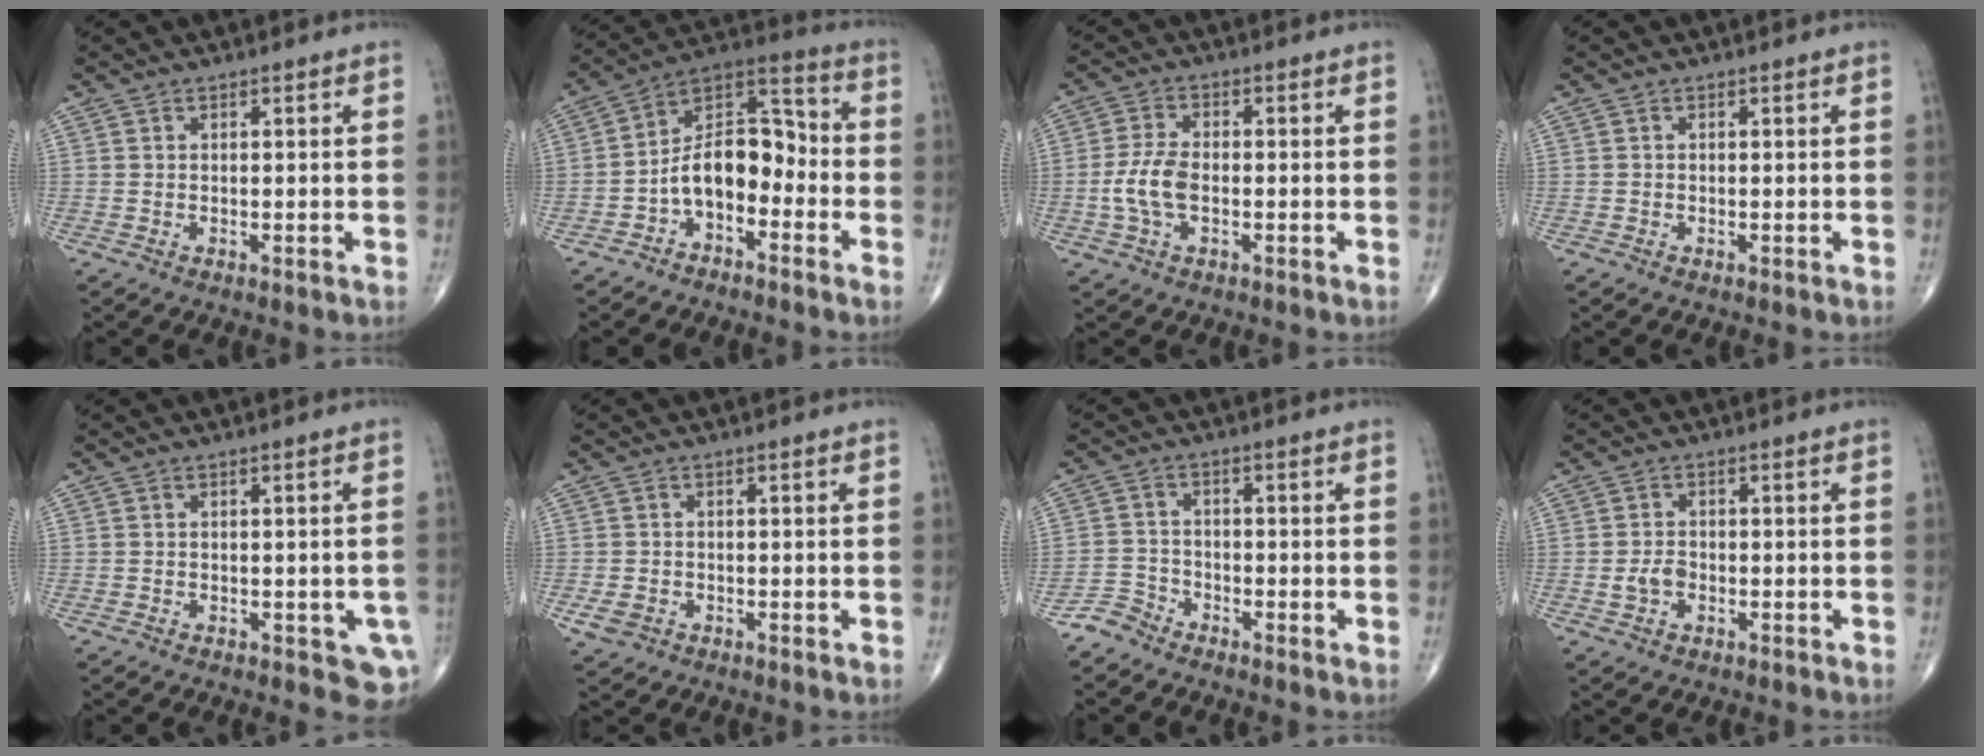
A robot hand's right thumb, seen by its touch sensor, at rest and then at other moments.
{"total": 12.0, "force": [-3.7, 7.2, 8.9], "torque": [-0.122, 0.068, -0.077]}
{"total": 6.5, "force": [-1.2, 3.5, 5.3], "torque": [-0.122, 0.013, -0.025]}
{"total": 0.0}
{"total": 4.9, "force": [-1.6, 2.3, 3.9], "torque": [-0.025, -0.002, -0.017]}
{"total": 3.1, "force": [-1.1, 2.4, 1.6], "torque": [-0.030, -0.001, -0.016]}
{"total": 3.2, "force": [-2.9, 1.3, -0.2], "torque": [0.012, -0.001, -0.068]}
{"total": 3.1, "force": [-0.9, 2.1, 2.2], "torque": [-0.039, 0.009, -0.017]}